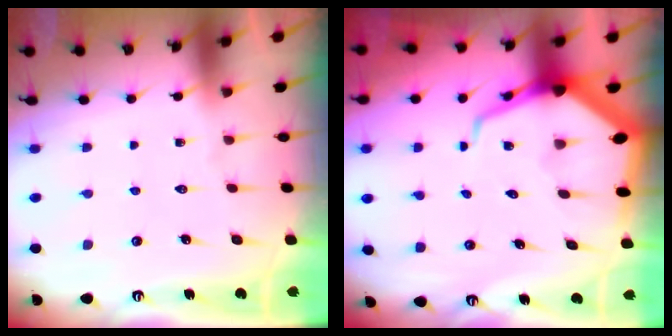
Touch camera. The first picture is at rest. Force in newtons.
{"total": 9.7, "press": 9.6, "slide": 1.2}